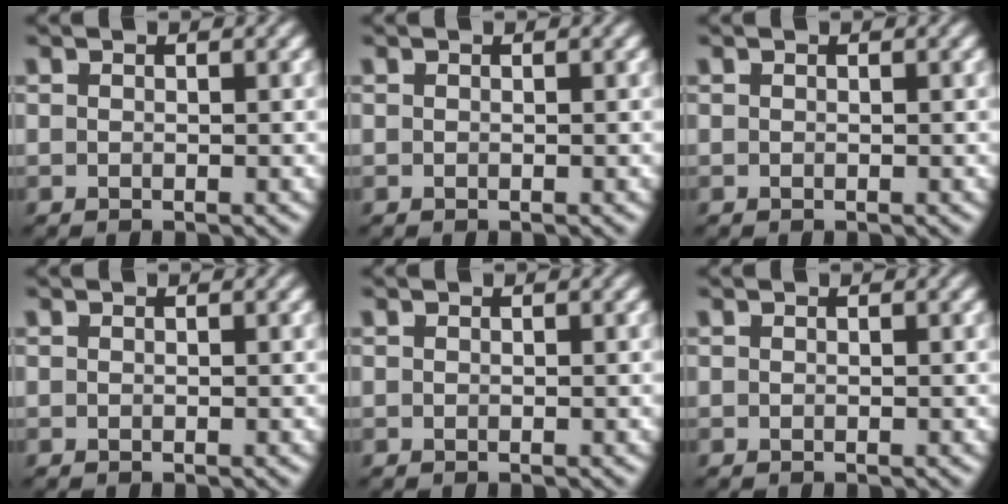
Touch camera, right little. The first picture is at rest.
{"total": 0.0}
{"total": 0.0}
{"total": 0.0}
{"total": 0.0}
{"total": 0.0}